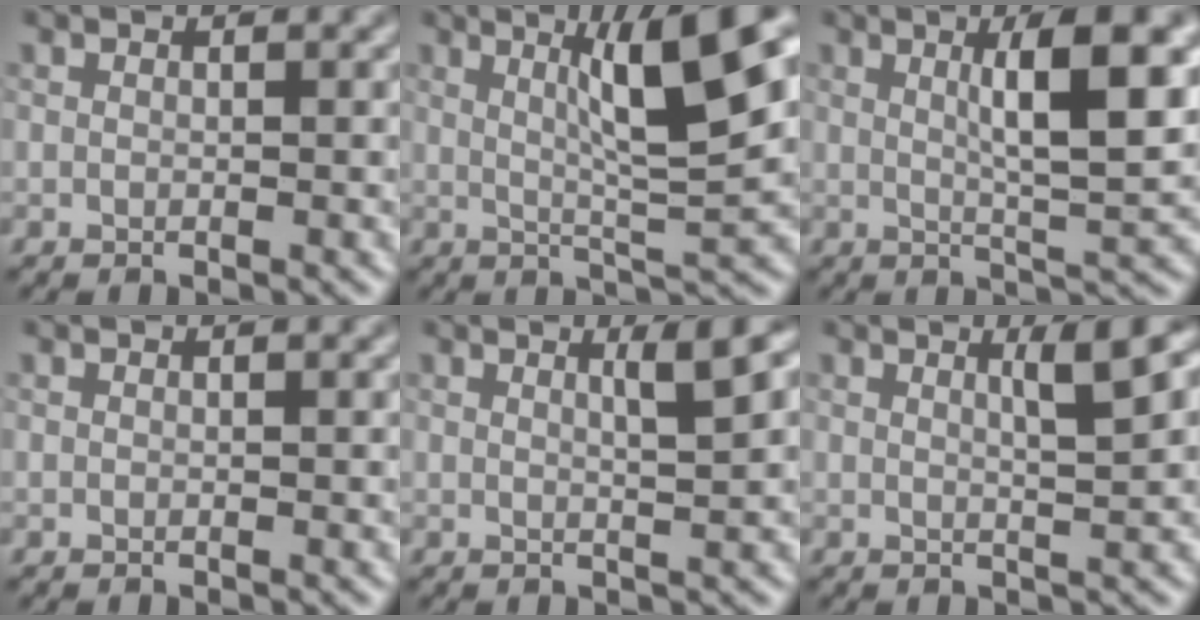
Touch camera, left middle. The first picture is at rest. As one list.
[{"total": 9.2, "force": [2.9, 1.5, 8.6], "torque": [-0.117, 0.012, 0.048]}, {"total": 7.2, "force": [1.8, 1.4, 6.8], "torque": [-0.093, 0.004, 0.029]}, {"total": 0.0}, {"total": 2.5, "force": [1.0, 0.4, 2.3], "torque": [-0.026, 0.006, 0.013]}, {"total": 2.8, "force": [1.1, 0.4, 2.6], "torque": [-0.031, 0.006, 0.016]}]